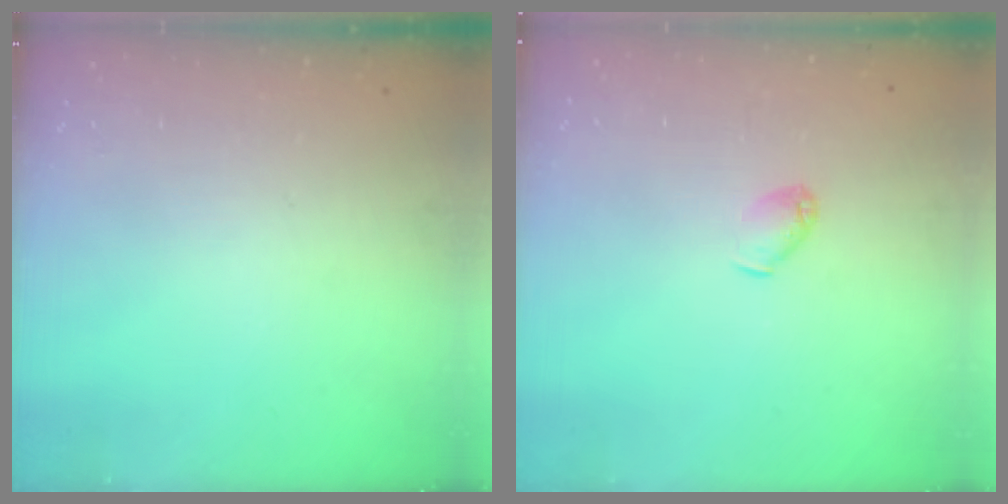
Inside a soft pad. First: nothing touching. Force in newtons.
{"total": 3.9, "press": 3.8, "slide": 0.7}